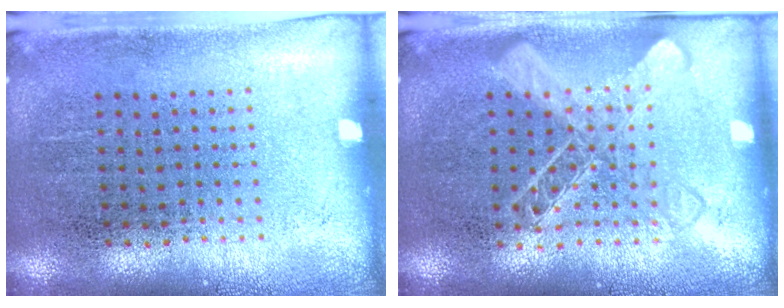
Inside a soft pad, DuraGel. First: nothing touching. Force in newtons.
{"total": 1.3, "press": 1.3, "slide": 0.3}